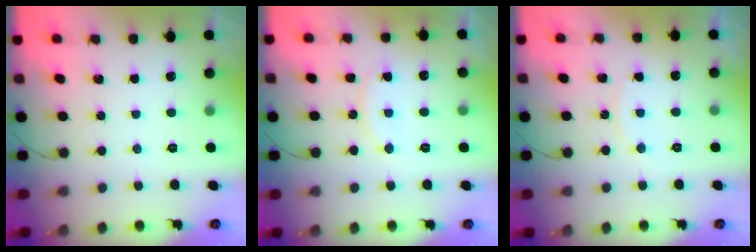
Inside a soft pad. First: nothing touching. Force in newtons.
{"total": 8.4, "press": 8.4, "slide": 0.6}
{"total": 7.0, "press": 7.0, "slide": 0.6}